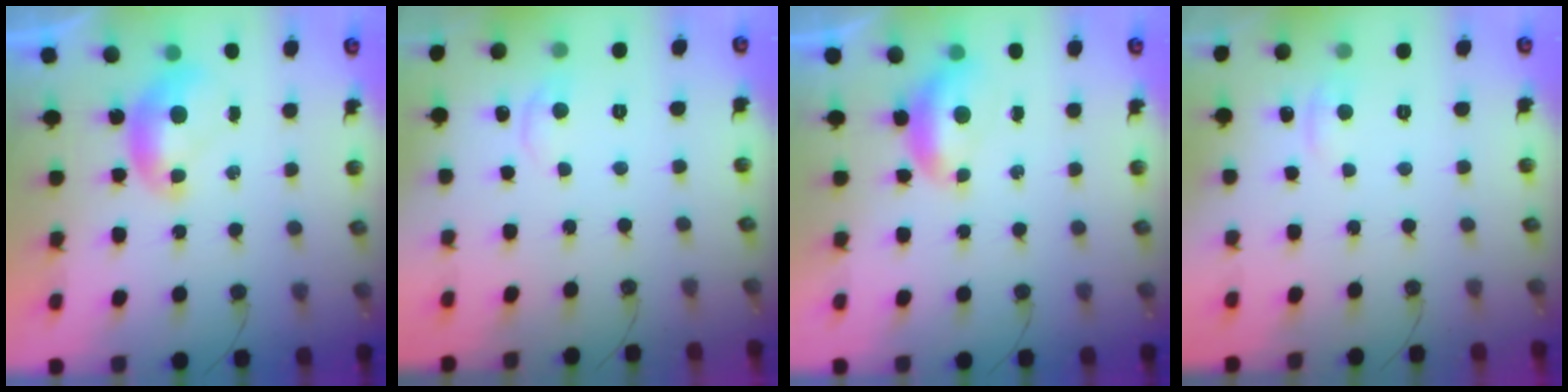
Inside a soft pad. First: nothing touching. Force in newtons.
{"total": 0.5, "press": 0.2, "slide": 0.5}
{"total": 0.6, "press": 0.0, "slide": 0.6}
{"total": 1.3, "press": 1.1, "slide": 0.5}